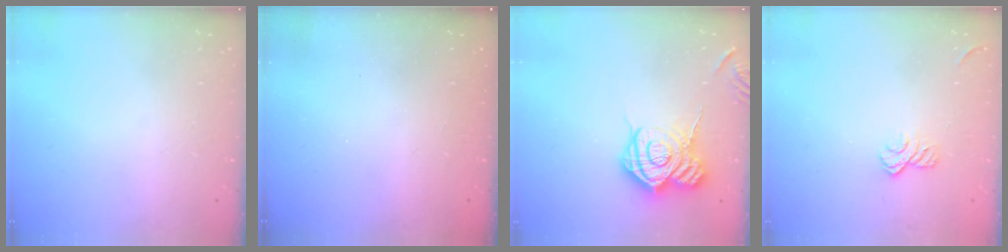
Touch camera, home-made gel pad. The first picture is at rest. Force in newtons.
{"total": 2.6, "press": 2.4, "slide": 0.8}
{"total": 16.9, "press": 16.9, "slide": 0.8}
{"total": 9.1, "press": 9.0, "slide": 1.4}